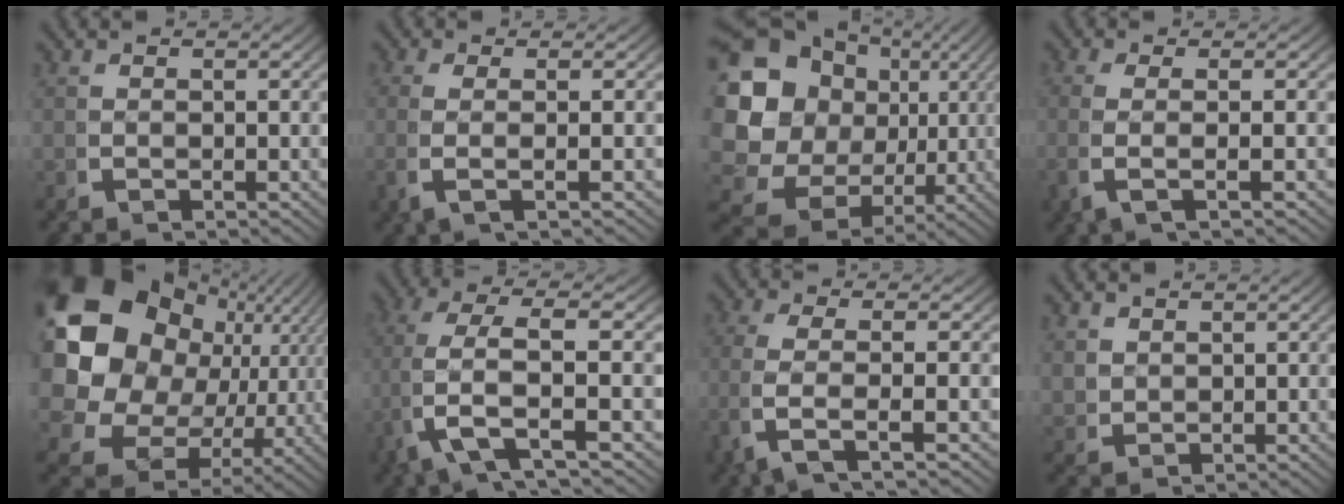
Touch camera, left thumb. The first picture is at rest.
{"total": 3.0, "force": [-0.3, -0.3, 2.9], "torque": [-0.070, 0.002, -0.007]}
{"total": 16.5, "force": [-0.2, 12.9, 10.3], "torque": [-0.224, -0.054, 0.013]}
{"total": 3.4, "force": [-0.5, -0.2, 3.3], "torque": [-0.080, 0.002, -0.011]}
{"total": 20.7, "force": [0.5, 15.3, 13.9], "torque": [-0.290, -0.064, 0.028]}
{"total": 7.0, "force": [-0.2, 1.9, 6.7], "torque": [-0.158, -0.008, -0.001]}
{"total": 5.2, "force": [-1.0, 1.1, 5.0], "torque": [-0.127, -0.001, -0.020]}
{"total": 2.0, "force": [0.9, 1.6, 0.8], "torque": [-0.020, -0.010, 0.025]}